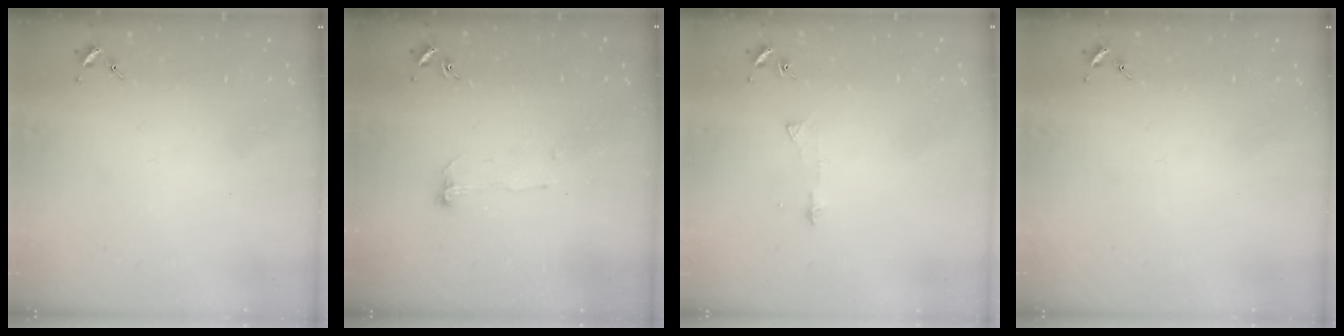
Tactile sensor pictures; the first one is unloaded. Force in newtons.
{"total": 5.3, "press": 5.3, "slide": 0.6}
{"total": 4.2, "press": 4.2, "slide": 0.5}
{"total": 0.0}